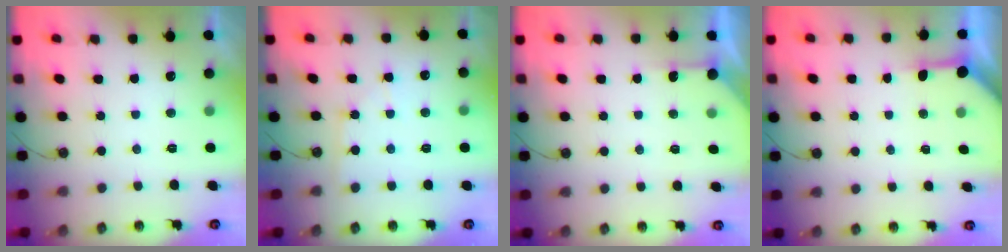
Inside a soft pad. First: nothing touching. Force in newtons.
{"total": 3.9, "press": 3.9, "slide": 0.5}
{"total": 2.6, "press": 2.6, "slide": 0.3}
{"total": 3.8, "press": 3.8, "slide": 0.4}